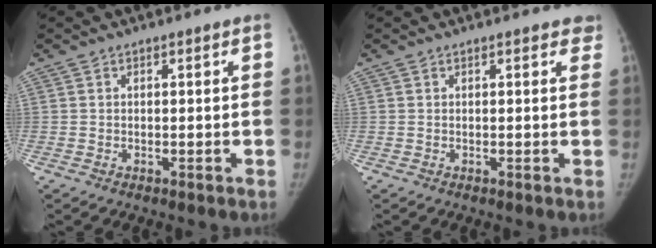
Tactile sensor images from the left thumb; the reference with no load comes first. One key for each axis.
{"total": 2.0, "fx": 1.6, "fy": 1.1, "fz": 0.5, "tx": 0.020, "ty": -0.005, "tz": 0.003}